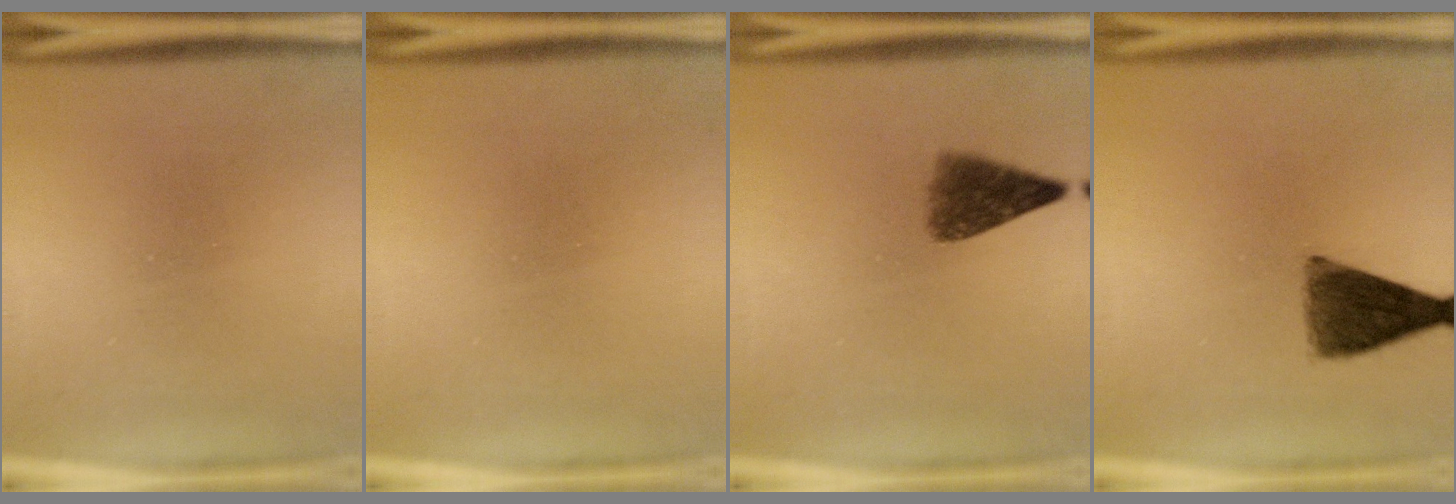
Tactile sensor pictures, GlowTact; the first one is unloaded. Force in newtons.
{"total": 0.5}
{"total": 5.3}
{"total": 7.4}